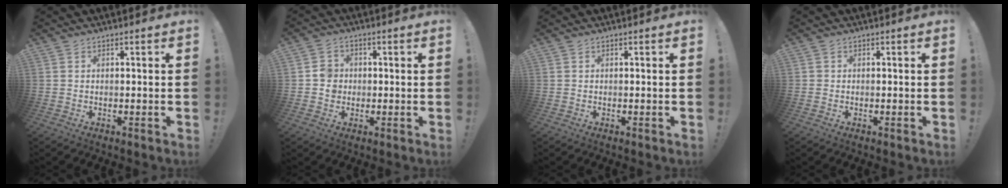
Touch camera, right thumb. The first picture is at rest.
{"total": 5.0, "force": [-0.5, 4.7, 1.9], "torque": [-0.014, 0.009, -0.009]}
{"total": 0.0}
{"total": 0.0}